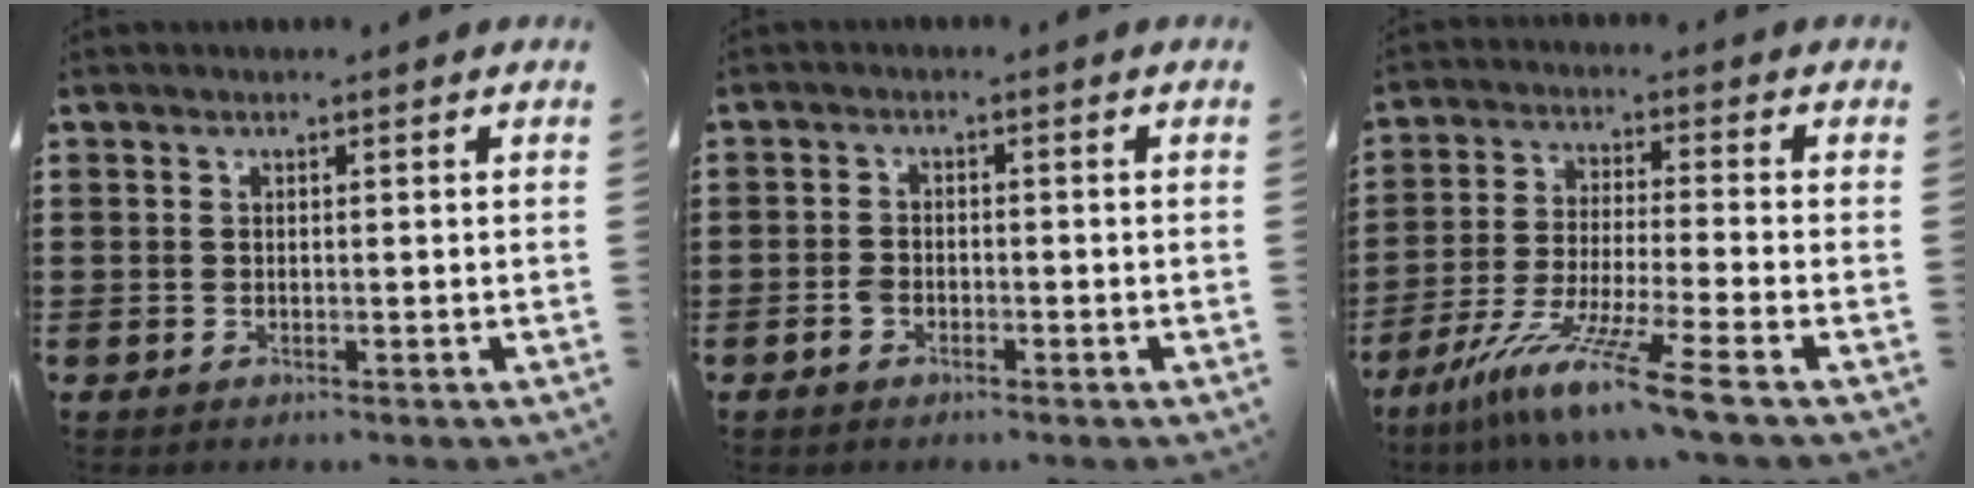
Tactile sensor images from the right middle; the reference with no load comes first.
{"total": 1.9, "force": [-1.2, 1.0, 1.0], "torque": [-0.029, -0.001, -0.026]}
{"total": 10.7, "force": [-8.0, -0.6, 7.1], "torque": [-0.144, -0.009, -0.161]}